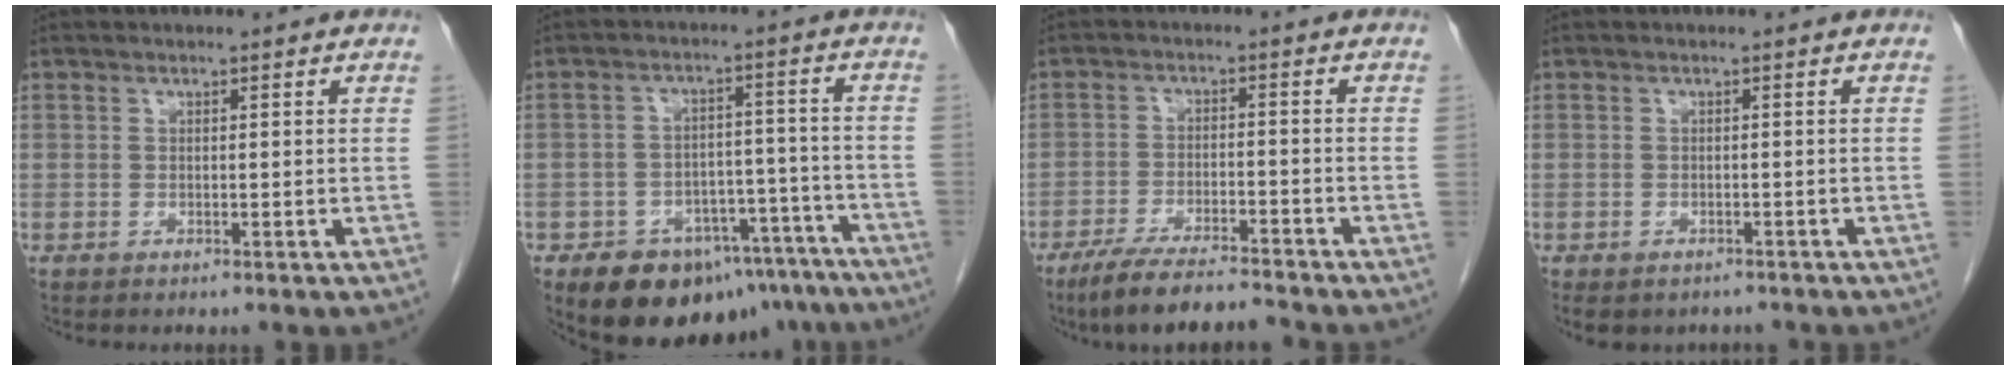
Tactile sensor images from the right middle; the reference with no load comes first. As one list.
[{"total": 15.1, "force": [-11.4, 8.1, 5.7], "torque": [-0.057, 0.044, -0.148]}, {"total": 8.9, "force": [-7.9, 0.8, 4.0], "torque": [-0.066, -0.016, -0.134]}, {"total": 6.1, "force": [-4.6, 3.5, 1.7], "torque": [-0.028, 0.001, -0.057]}]